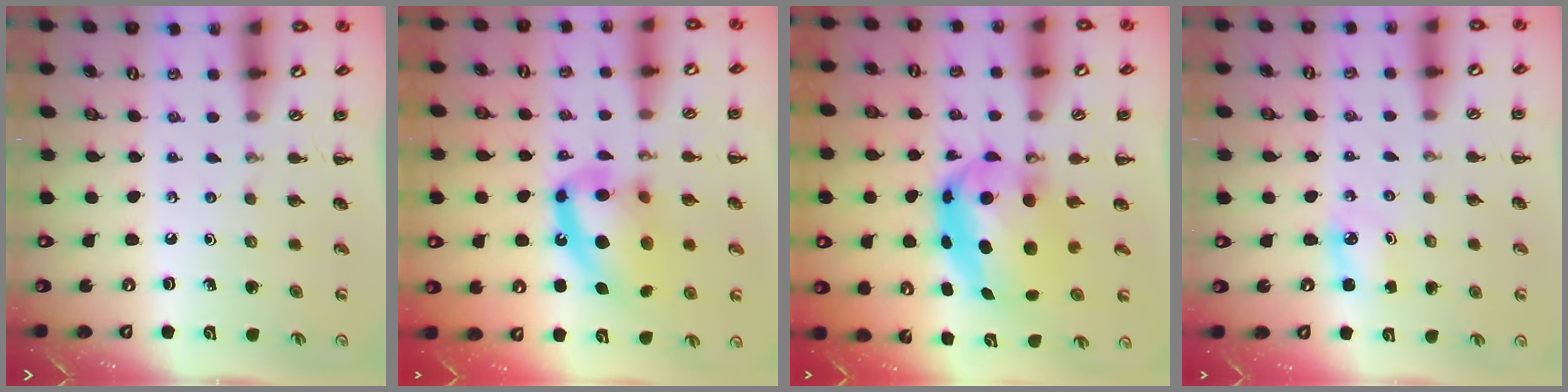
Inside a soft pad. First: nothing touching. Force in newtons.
{"total": 15.1, "press": 14.7, "slide": 3.7}
{"total": 8.8, "press": 8.6, "slide": 1.9}
{"total": 2.9, "press": 2.8, "slide": 0.5}